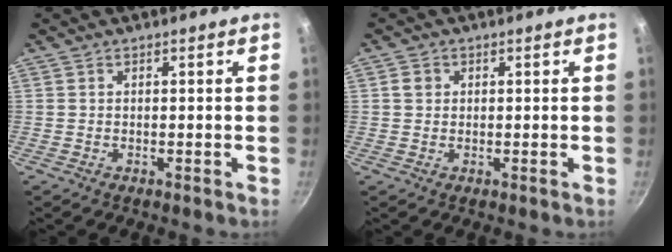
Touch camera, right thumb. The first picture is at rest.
{"total": 1.9, "force": [0.4, 1.7, 0.7], "torque": [-0.006, 0.007, 0.005]}